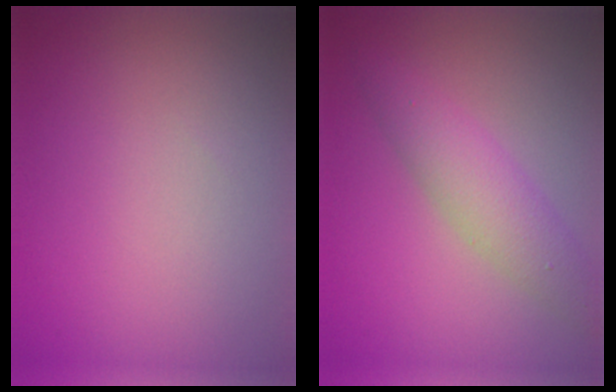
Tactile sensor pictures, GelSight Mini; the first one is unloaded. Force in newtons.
{"total": 3.7, "press": 3.7, "slide": 0.1}